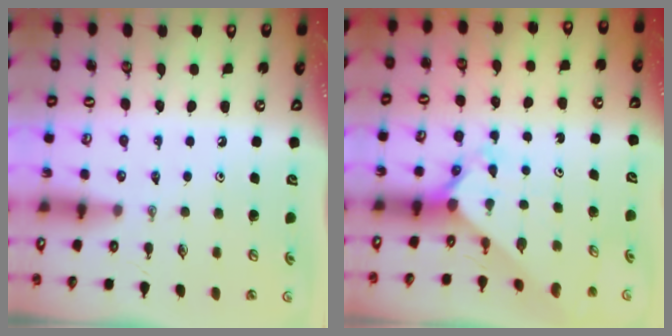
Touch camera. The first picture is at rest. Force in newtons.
{"total": 2.4, "press": 2.4, "slide": 0.2}